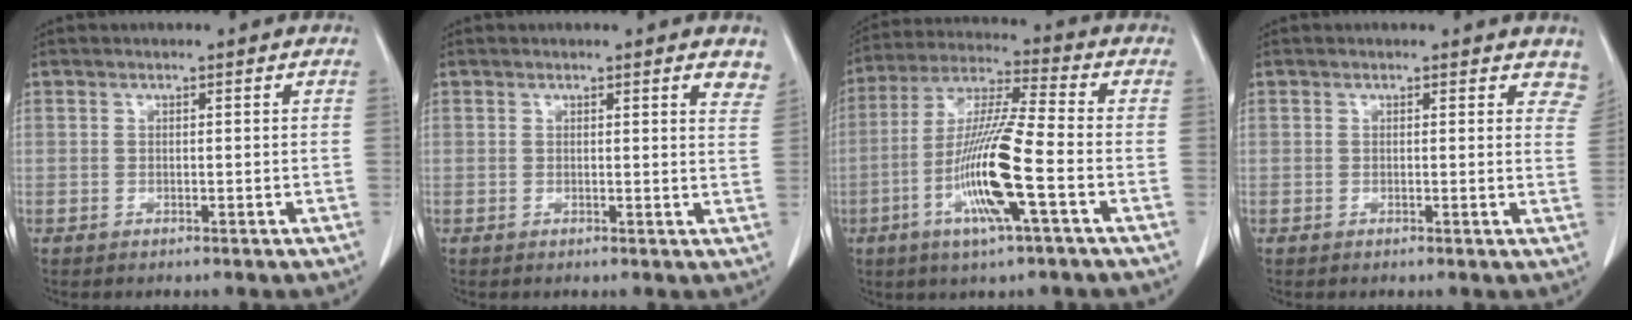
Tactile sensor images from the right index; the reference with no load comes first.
{"total": 3.6, "force": [3.1, 0.7, 1.7], "torque": [-0.014, -0.013, 0.017]}
{"total": 13.8, "force": [-4.4, 0.1, 13.1], "torque": [-0.265, -0.009, -0.090]}
{"total": 4.9, "force": [4.4, 2.0, 1.0], "torque": [0.018, -0.010, 0.021]}